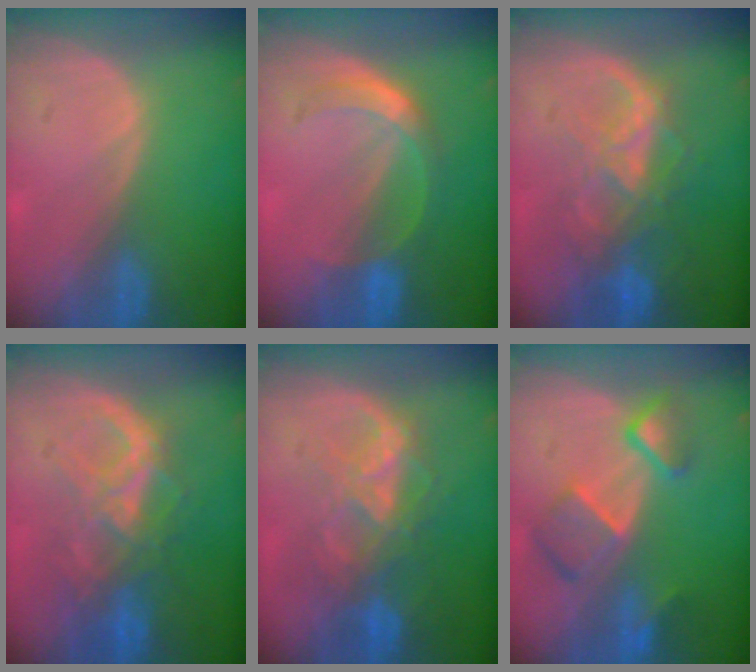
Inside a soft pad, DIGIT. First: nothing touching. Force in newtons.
{"total": 5.9, "press": 5.1, "slide": 2.9}
{"total": 8.9, "press": 7.5, "slide": 4.8}
{"total": 8.4, "press": 7.6, "slide": 3.7}
{"total": 8.3, "press": 7.4, "slide": 3.8}
{"total": 7.9, "press": 6.8, "slide": 4.0}